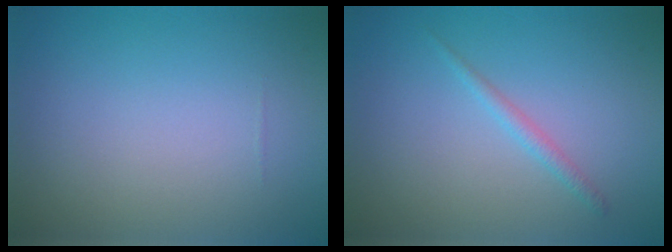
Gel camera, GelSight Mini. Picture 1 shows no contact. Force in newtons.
{"total": 1.1, "press": 1.1, "slide": 0.1}